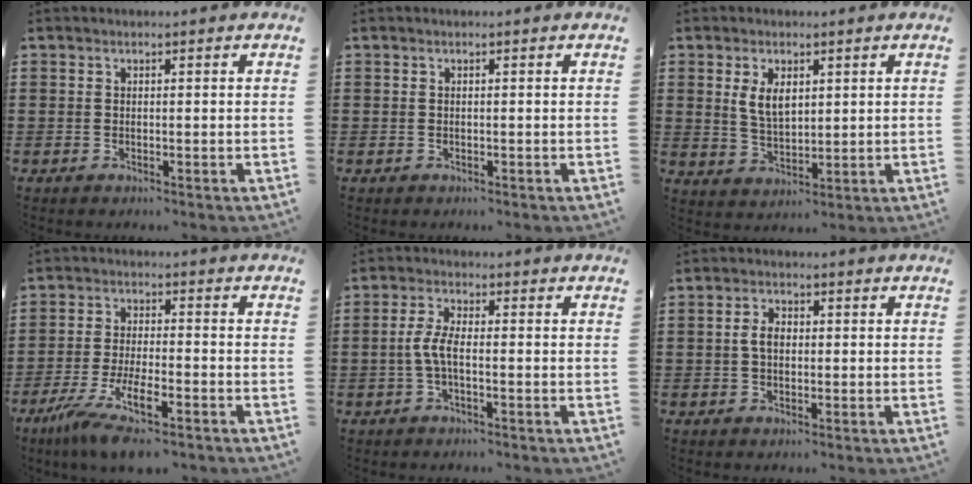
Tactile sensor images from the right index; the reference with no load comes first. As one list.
[{"total": 0.0}, {"total": 4.6, "force": [1.6, 2.6, 3.4], "torque": [-0.067, 0.007, 0.027]}, {"total": 7.7, "force": [-5.1, 1.2, 5.6], "torque": [-0.131, -0.016, -0.100]}, {"total": 4.0, "force": [-0.9, 1.4, 3.7], "torque": [-0.095, -0.002, -0.026]}, {"total": 2.7, "force": [0.1, 1.7, 2.1], "torque": [-0.043, 0.009, 0.000]}]